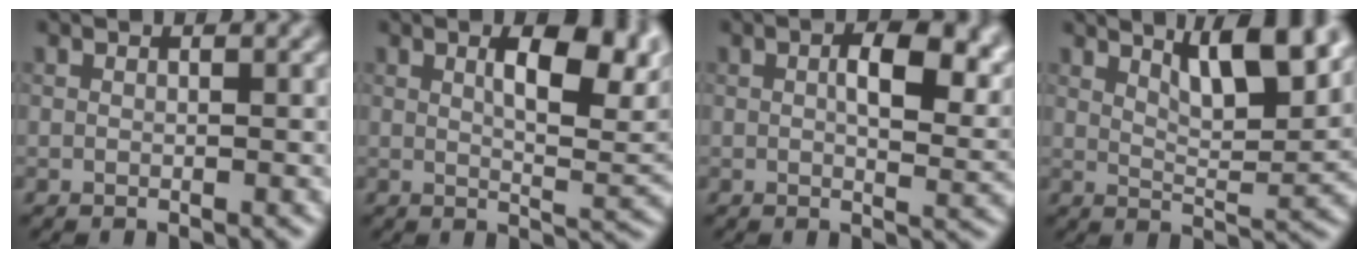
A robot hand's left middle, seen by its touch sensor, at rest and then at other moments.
{"total": 8.5, "force": [2.5, 3.1, 7.5], "torque": [-0.109, 0.004, 0.040]}
{"total": 7.2, "force": [1.9, 3.2, 6.1], "torque": [-0.090, 0.000, 0.029]}
{"total": 6.6, "force": [3.8, 1.7, 5.1], "torque": [-0.077, 0.003, 0.061]}